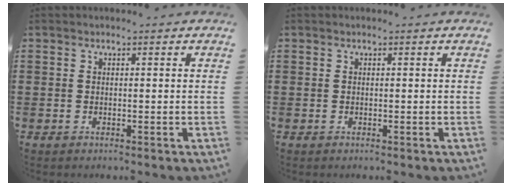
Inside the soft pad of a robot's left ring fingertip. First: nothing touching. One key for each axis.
{"total": 0.0}